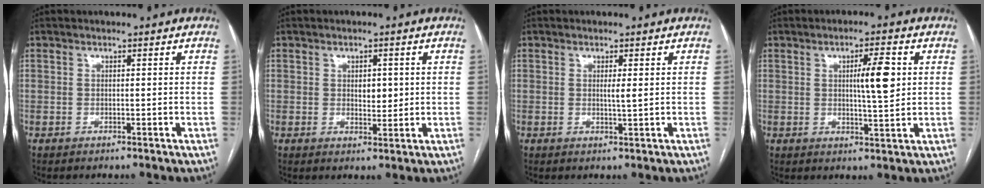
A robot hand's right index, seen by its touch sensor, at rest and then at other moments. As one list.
[{"total": 3.0, "force": [0.5, 1.6, 2.5], "torque": [-0.033, -0.003, 0.010]}, {"total": 1.5, "force": [0.3, -0.1, 1.5], "torque": [-0.029, -0.002, 0.004]}, {"total": 6.3, "force": [1.3, 0.8, 6.1], "torque": [-0.098, 0.003, 0.022]}]